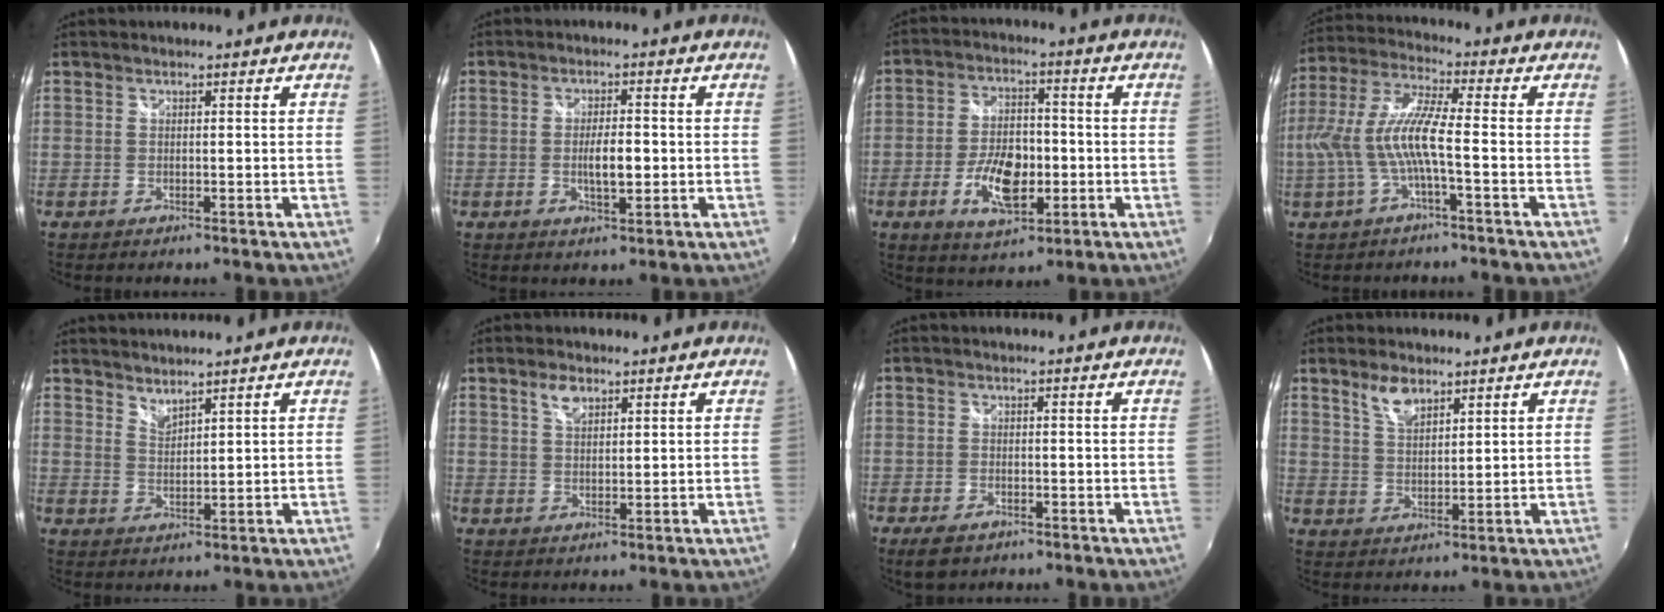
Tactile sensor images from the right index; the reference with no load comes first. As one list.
[{"total": 4.9, "force": [-0.7, 1.6, 4.6], "torque": [-0.084, -0.003, -0.010]}, {"total": 10.9, "force": [-3.2, 5.7, 8.7], "torque": [-0.167, 0.003, -0.049]}, {"total": 10.4, "force": [-2.2, 1.0, 10.1], "torque": [-0.200, -0.001, -0.035]}, {"total": 2.9, "force": [2.7, 0.4, 0.8], "torque": [-0.011, -0.002, 0.048]}, {"total": 3.4, "force": [2.0, 1.7, 2.1], "torque": [-0.036, 0.004, 0.036]}, {"total": 4.8, "force": [-3.1, 2.6, 2.5], "torque": [-0.064, -0.013, -0.052]}, {"total": 5.1, "force": [3.6, 2.2, 2.9], "torque": [-0.050, 0.003, 0.069]}]